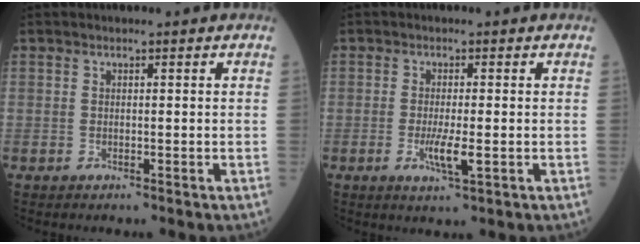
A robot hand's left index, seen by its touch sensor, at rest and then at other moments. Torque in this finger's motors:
{"motor_torque": [0.36, 0.14, 0.12, 0.05]}